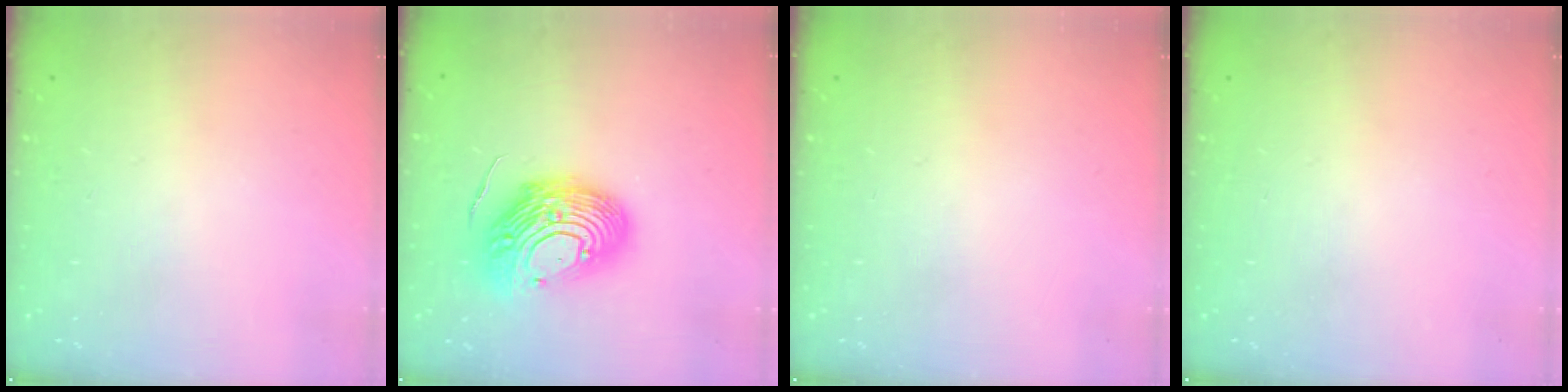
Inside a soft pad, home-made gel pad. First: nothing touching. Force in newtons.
{"total": 16.8, "press": 16.7, "slide": 1.9}
{"total": 0.0}
{"total": 0.0}